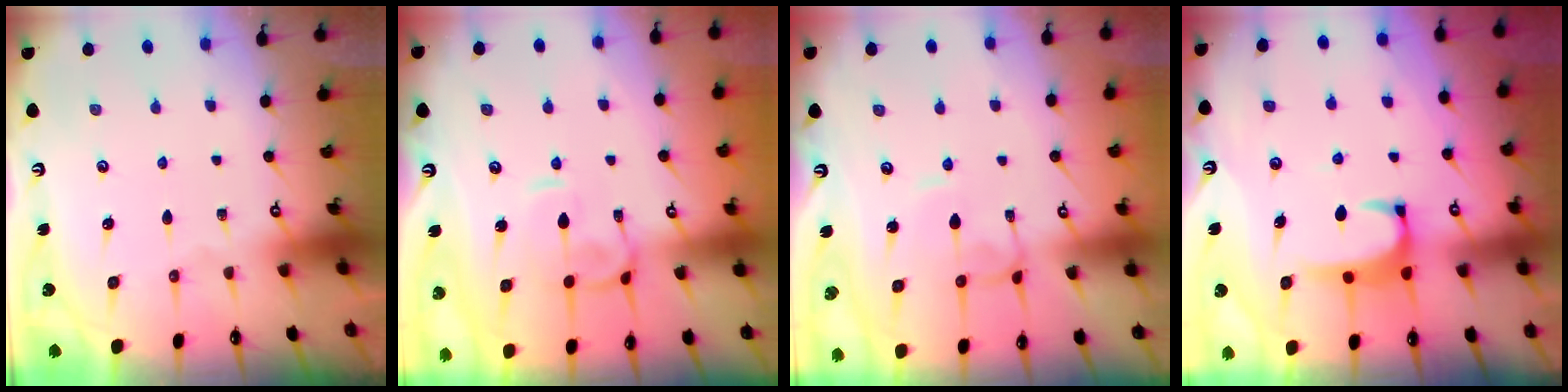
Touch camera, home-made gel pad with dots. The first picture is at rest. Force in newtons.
{"total": 1.4, "press": 1.2, "slide": 0.7}
{"total": 1.4, "press": 1.3, "slide": 0.4}
{"total": 2.0, "press": 2.0, "slide": 0.3}